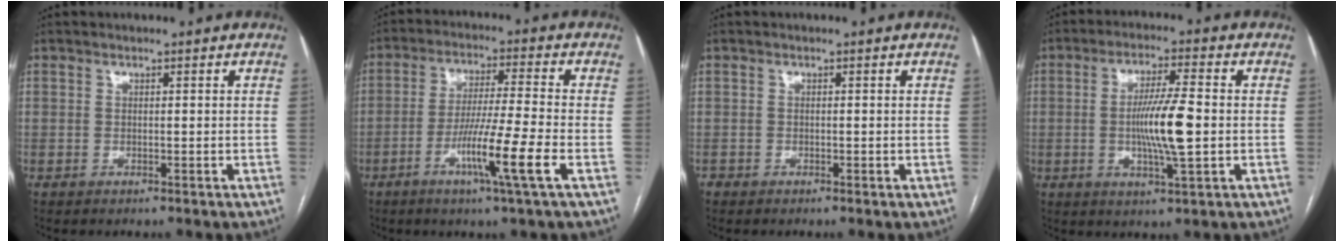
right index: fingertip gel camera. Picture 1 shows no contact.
{"total": 10.1, "force": [-4.1, -1.4, 9.1], "torque": [-0.168, -0.017, -0.079]}
{"total": 0.8, "force": [-0.4, 0.7, -0.1], "torque": [0.003, 0.005, -0.012]}
{"total": 9.1, "force": [-0.8, 0.5, 9.1], "torque": [-0.168, -0.003, -0.018]}